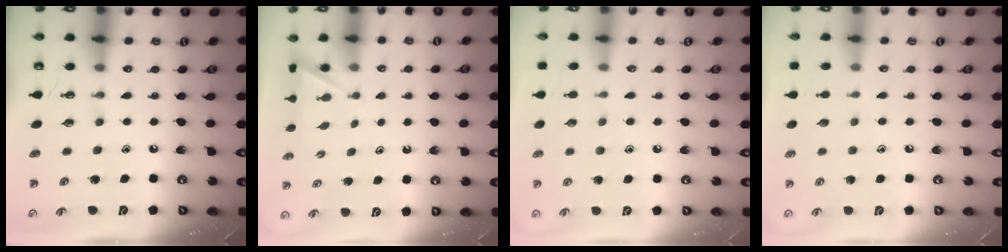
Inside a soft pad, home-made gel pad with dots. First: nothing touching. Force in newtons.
{"total": 2.4, "press": 2.4, "slide": 0.3}
{"total": 7.3, "press": 7.3, "slide": 0.7}
{"total": 4.1, "press": 4.0, "slide": 0.5}